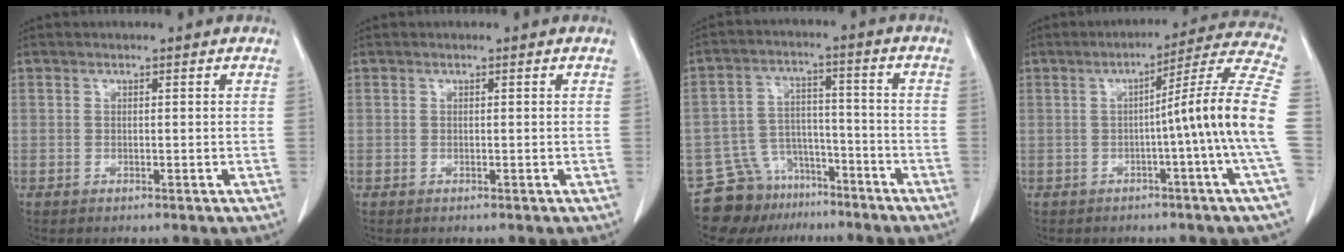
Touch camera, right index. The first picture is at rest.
{"total": 0.0}
{"total": 10.0, "force": [-8.0, 5.8, 1.1], "torque": [-0.018, 0.040, -0.130]}
{"total": 13.4, "force": [-1.9, -2.9, 12.9], "torque": [-0.161, 0.011, -0.034]}